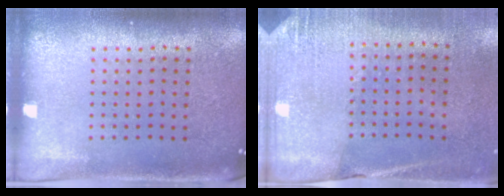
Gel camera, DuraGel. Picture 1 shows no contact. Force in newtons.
{"total": 2.7, "press": 2.4, "slide": 1.2}